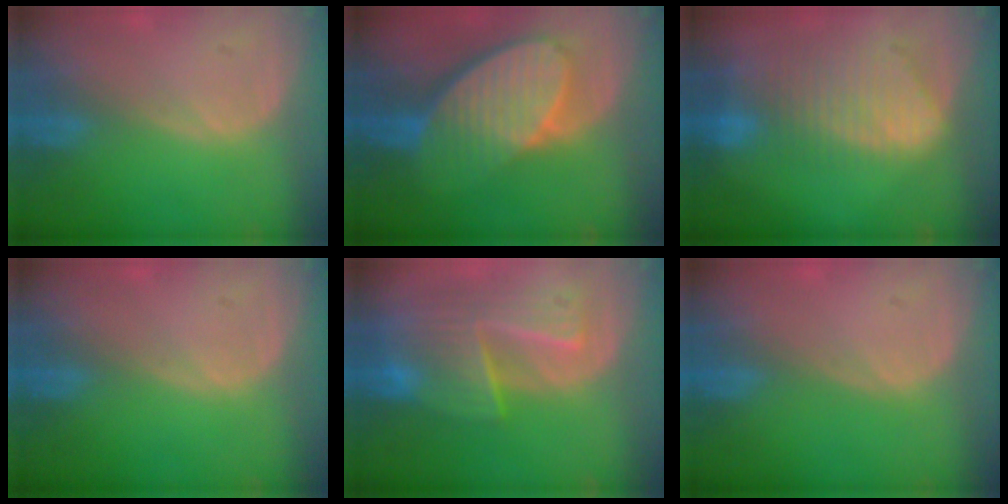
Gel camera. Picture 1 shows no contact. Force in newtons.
{"total": 10.1, "press": 8.9, "slide": 4.8}
{"total": 10.3, "press": 8.7, "slide": 5.6}
{"total": 0.0}
{"total": 9.4, "press": 8.3, "slide": 4.2}
{"total": 0.0}